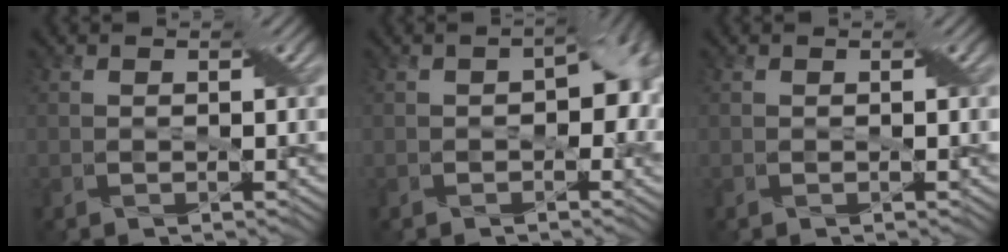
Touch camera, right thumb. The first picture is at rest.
{"total": 5.6, "force": [-0.3, 3.4, 4.4], "torque": [-0.053, -0.005, -0.004]}
{"total": 0.0}